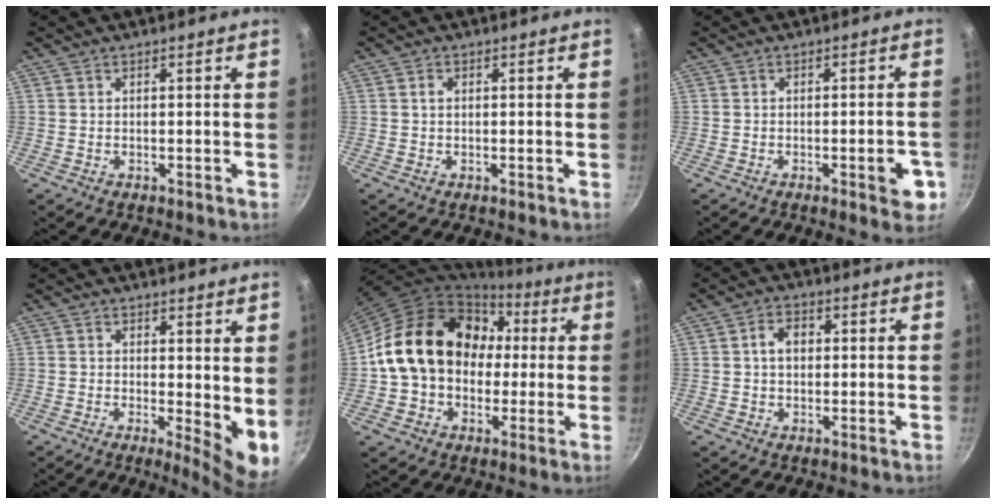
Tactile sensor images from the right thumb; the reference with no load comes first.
{"total": 1.2, "force": [0.2, 0.9, 0.8], "torque": [-0.012, 0.006, 0.002]}
{"total": 5.8, "force": [-2.2, 2.0, 5.0], "torque": [-0.045, 0.011, -0.027]}
{"total": 7.2, "force": [0.6, 2.6, 6.7], "torque": [-0.085, -0.022, 0.009]}
{"total": 20.3, "force": [1.7, 16.0, 12.2], "torque": [-0.177, 0.050, 0.029]}
{"total": 4.4, "force": [0.5, 3.3, 2.9], "torque": [-0.031, 0.011, 0.002]}